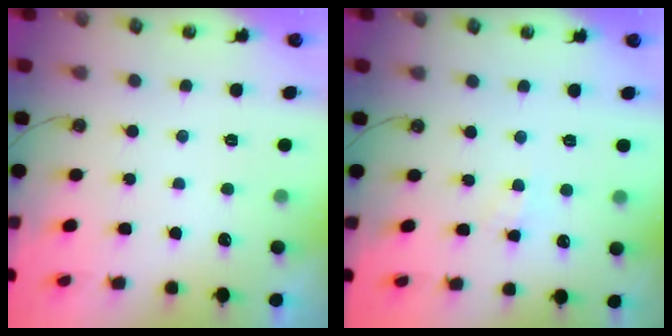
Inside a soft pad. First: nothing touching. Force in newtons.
{"total": 2.0, "press": 2.0, "slide": 0.3}